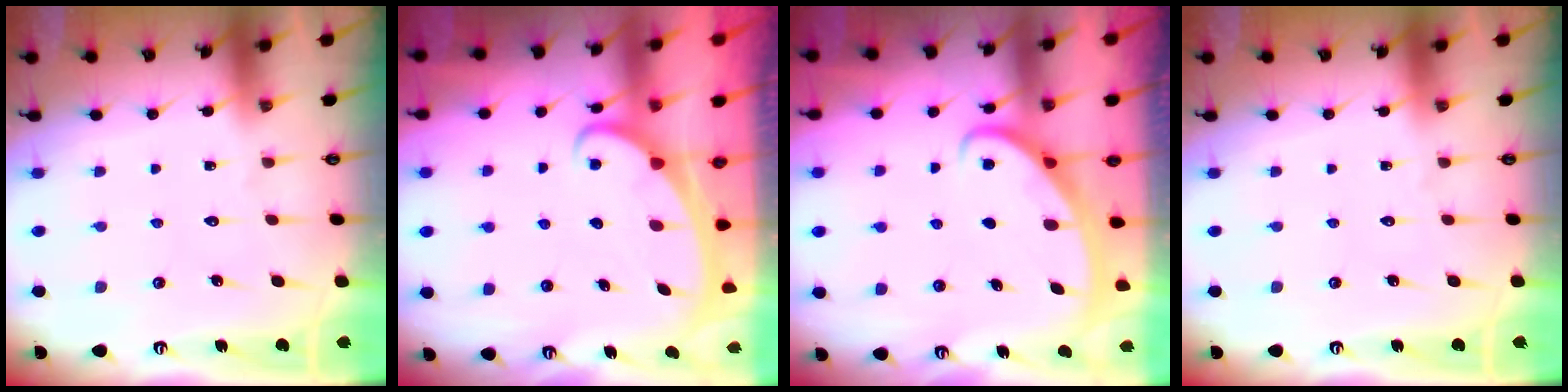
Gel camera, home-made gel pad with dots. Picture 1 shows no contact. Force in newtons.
{"total": 2.4, "press": 2.3, "slide": 0.4}
{"total": 3.0, "press": 2.9, "slide": 0.3}
{"total": 0.0}